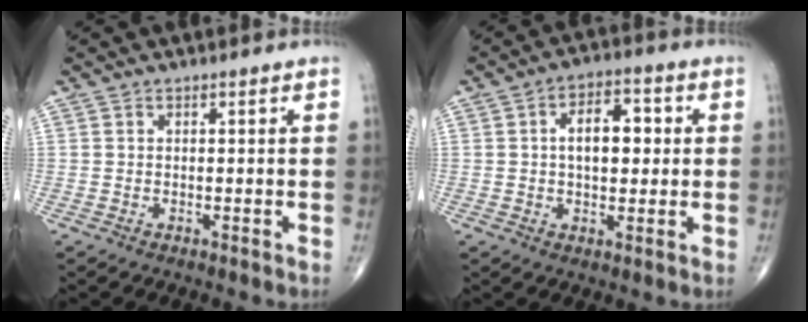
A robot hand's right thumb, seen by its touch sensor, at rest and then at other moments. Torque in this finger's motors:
{"motor_torque": [0.59, 2.11, 1.02, 0.26, 0.09]}